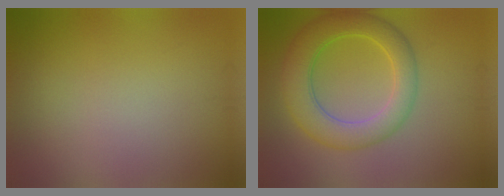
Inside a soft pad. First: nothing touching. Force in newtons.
{"total": 6.2, "press": 6.2, "slide": 0.2}